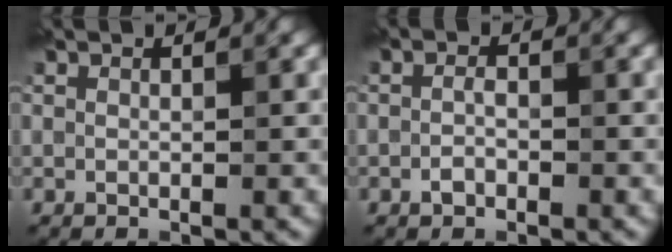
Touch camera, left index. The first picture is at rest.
{"total": 1.3, "force": [-1.2, 0.4, 0.2], "torque": [-0.010, 0.000, -0.016]}